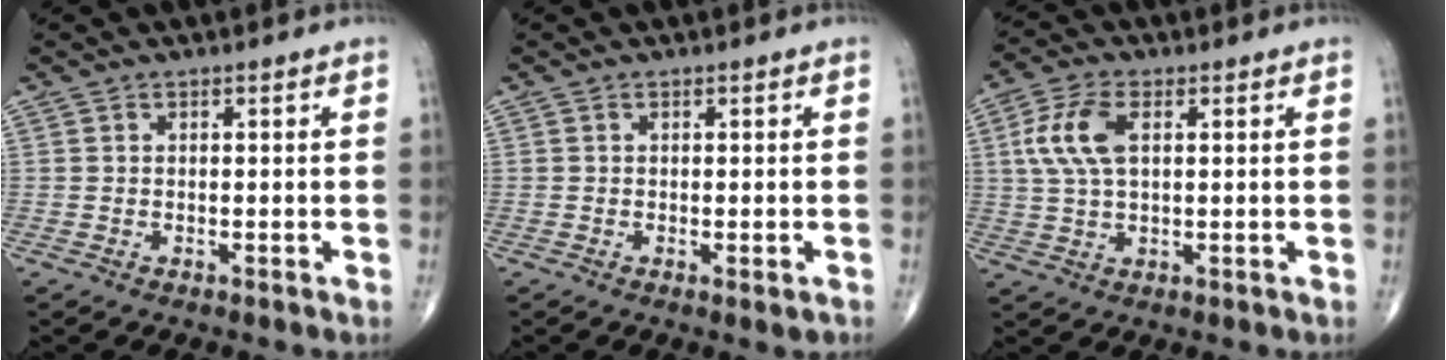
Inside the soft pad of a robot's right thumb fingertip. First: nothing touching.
{"total": 1.6, "force": [-0.5, 0.4, 1.5], "torque": [-0.020, -0.006, -0.004]}
{"total": 8.4, "force": [2.0, 4.4, 6.9], "torque": [-0.154, 0.008, 0.039]}